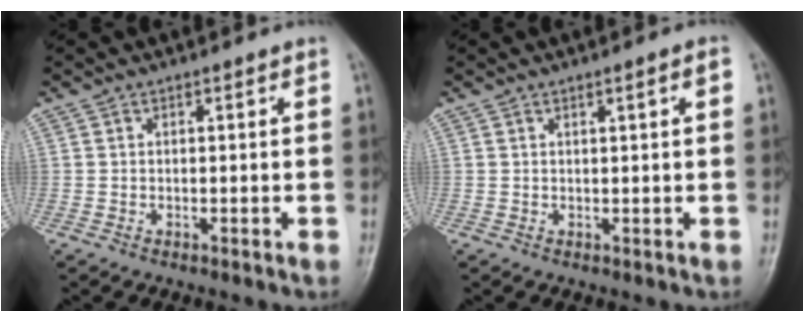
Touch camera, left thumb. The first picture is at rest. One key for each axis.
{"total": 2.0, "fx": 0.7, "fy": 0.1, "fz": 1.8, "tx": -0.030, "ty": 0.001, "tz": 0.012}